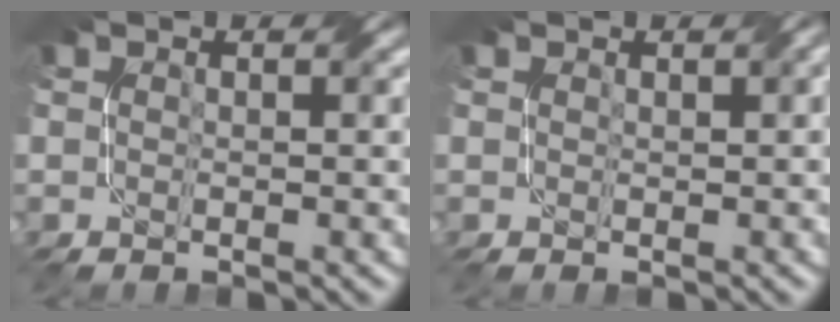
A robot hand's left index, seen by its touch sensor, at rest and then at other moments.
{"total": 0.9, "force": [0.6, 0.1, 0.7], "torque": [-0.007, 0.003, 0.011]}